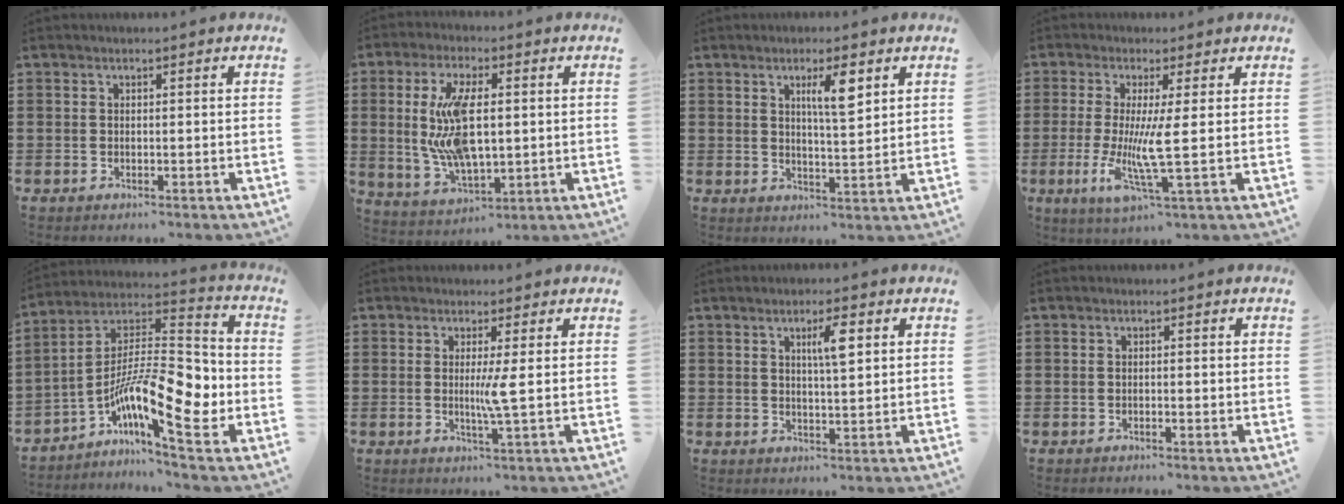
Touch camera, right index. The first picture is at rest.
{"total": 11.1, "force": [0.9, 4.9, 10.0], "torque": [-0.218, -0.003, 0.011]}
{"total": 5.5, "force": [2.6, 1.1, 4.7], "torque": [-0.084, 0.002, 0.037]}
{"total": 7.3, "force": [-0.3, -0.1, 7.2], "torque": [-0.155, -0.024, -0.011]}
{"total": 14.0, "force": [-5.7, 3.4, 12.3], "torque": [-0.247, -0.015, -0.106]}
{"total": 3.4, "force": [0.1, -0.7, 3.3], "torque": [-0.060, -0.013, -0.001]}
{"total": 4.3, "force": [1.6, 0.8, 4.0], "torque": [-0.066, 0.002, 0.019]}
{"total": 0.6, "force": [-0.3, 0.0, 0.5], "torque": [-0.010, -0.003, -0.005]}